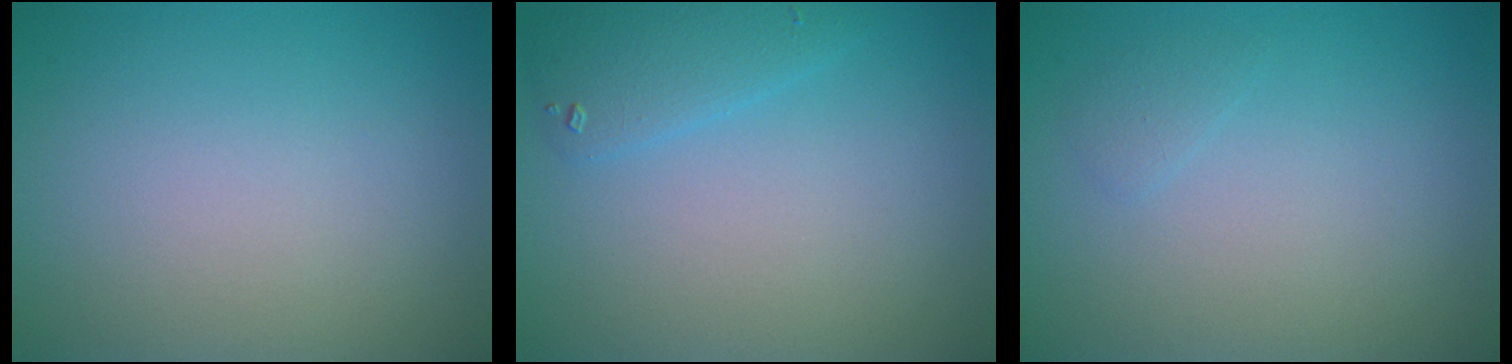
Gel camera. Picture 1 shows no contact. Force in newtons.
{"total": 2.1, "press": 2.1, "slide": 0.2}
{"total": 0.7, "press": 0.7, "slide": 0.0}